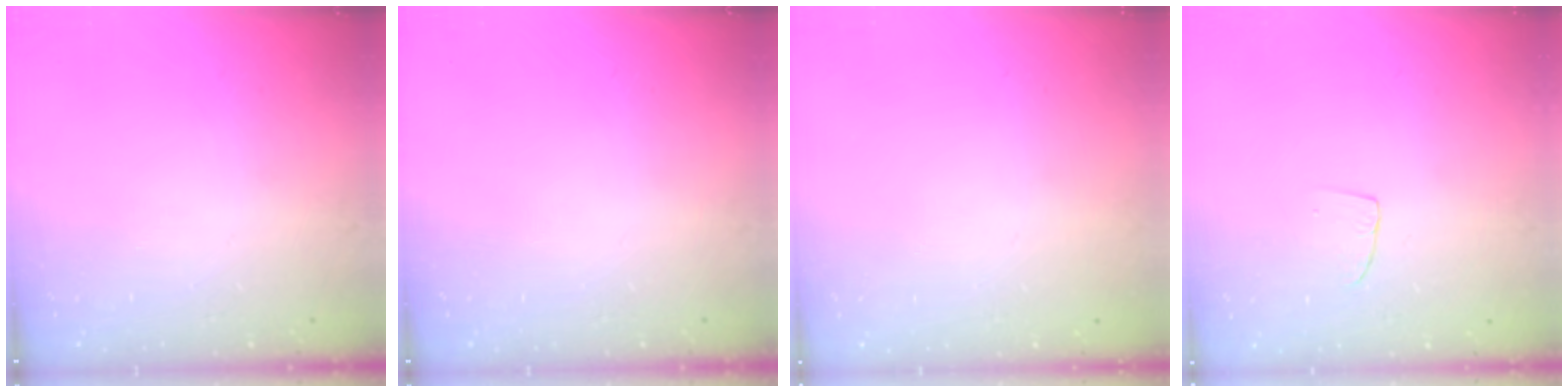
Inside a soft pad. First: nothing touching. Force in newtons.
{"total": 0.0}
{"total": 0.0}
{"total": 2.9, "press": 2.9, "slide": 0.2}